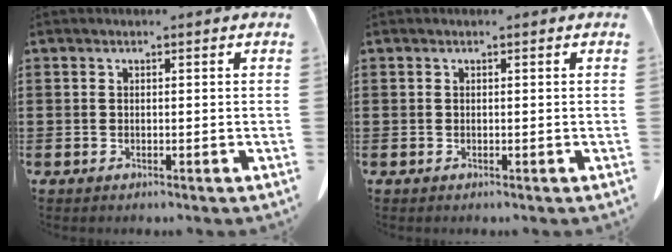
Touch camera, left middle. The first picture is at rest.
{"total": 0.0}